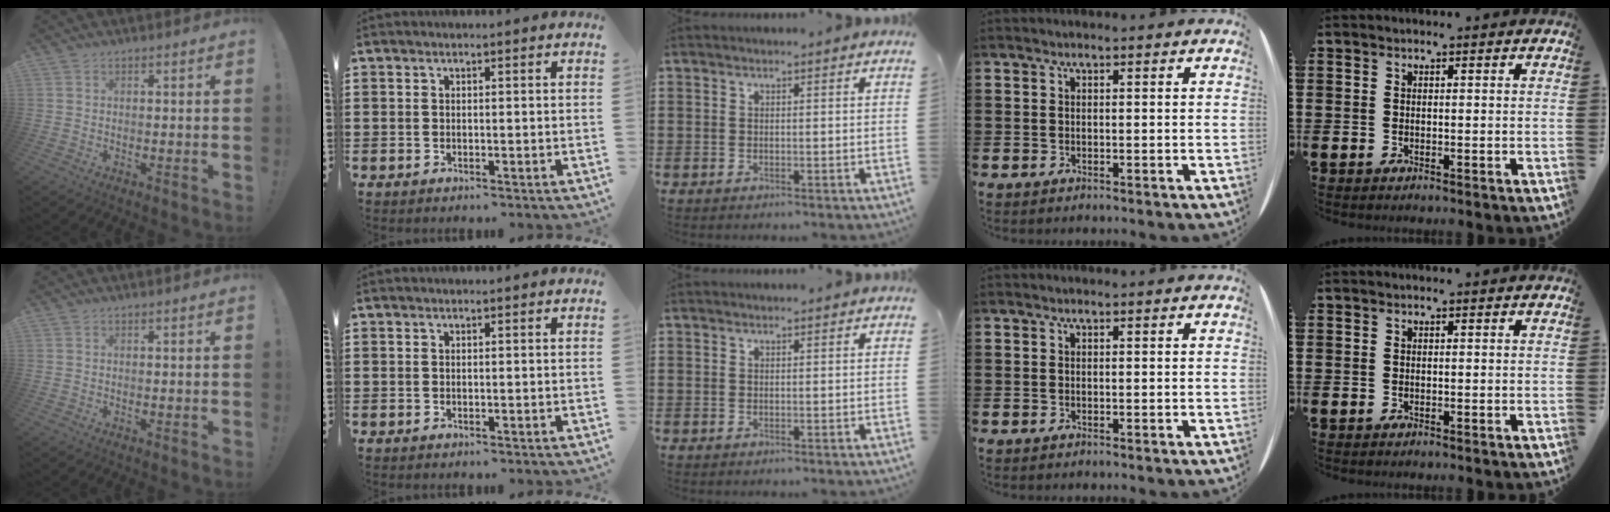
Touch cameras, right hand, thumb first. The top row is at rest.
{}